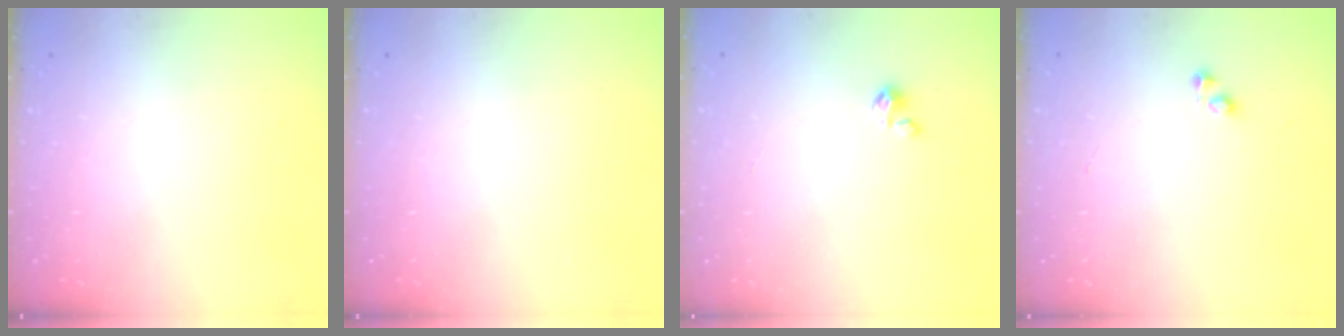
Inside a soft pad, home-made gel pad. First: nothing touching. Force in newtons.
{"total": 0.0}
{"total": 1.3, "press": 1.3, "slide": 0.1}
{"total": 1.9, "press": 1.9, "slide": 0.3}